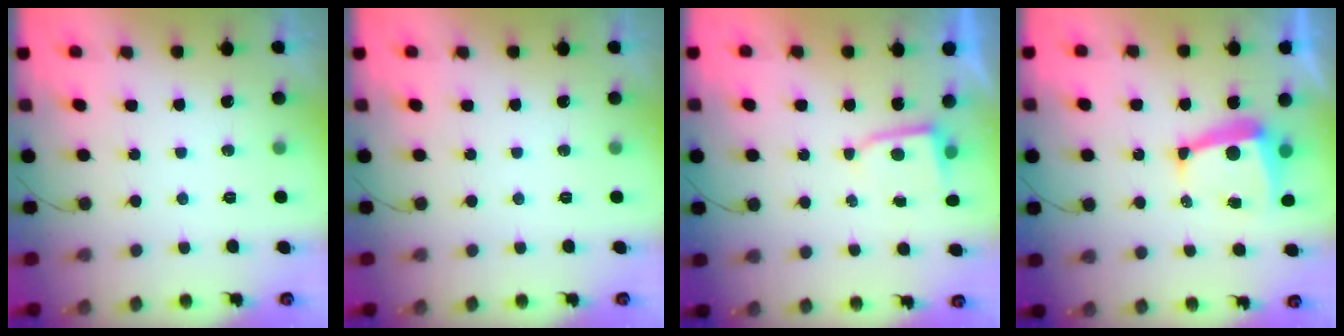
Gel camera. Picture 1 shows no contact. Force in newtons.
{"total": 0.0}
{"total": 2.2, "press": 2.2, "slide": 0.3}
{"total": 7.7, "press": 7.7, "slide": 0.5}